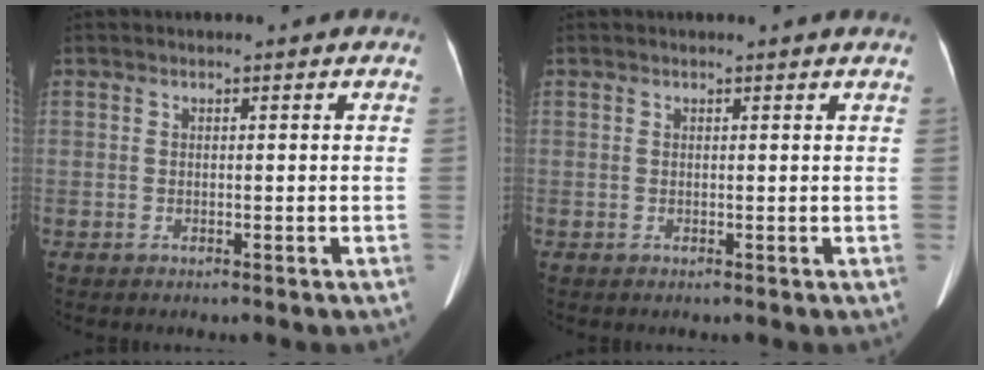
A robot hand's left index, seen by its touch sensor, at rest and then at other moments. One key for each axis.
{"total": 0.5, "fx": 0.5, "fy": -0.1, "fz": 0.2, "tx": -0.010, "ty": -0.004, "tz": 0.008}